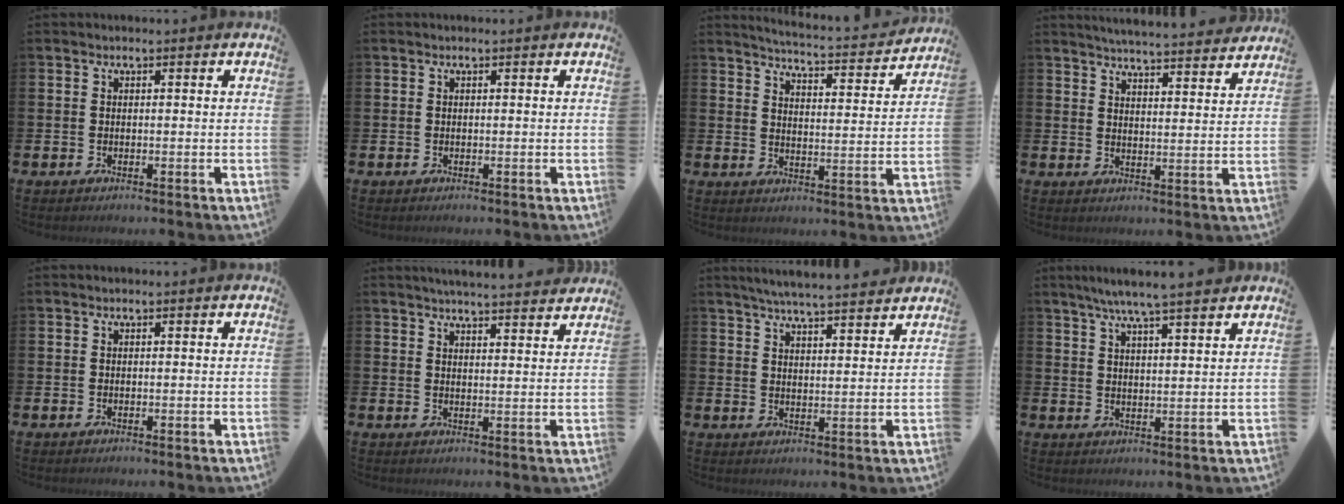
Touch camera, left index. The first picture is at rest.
{"total": 0.0}
{"total": 4.6, "force": [4.5, 0.0, 1.0], "torque": [-0.032, -0.041, 0.072]}
{"total": 5.3, "force": [5.3, -0.1, 0.6], "torque": [-0.023, -0.039, 0.094]}
{"total": 0.0}
{"total": 4.8, "force": [4.7, -0.3, 0.5], "torque": [-0.018, -0.026, 0.084]}
{"total": 5.6, "force": [5.5, -0.1, 1.2], "torque": [-0.034, -0.031, 0.097]}
{"total": 6.2, "force": [5.7, -0.1, 2.5], "torque": [-0.060, -0.021, 0.101]}